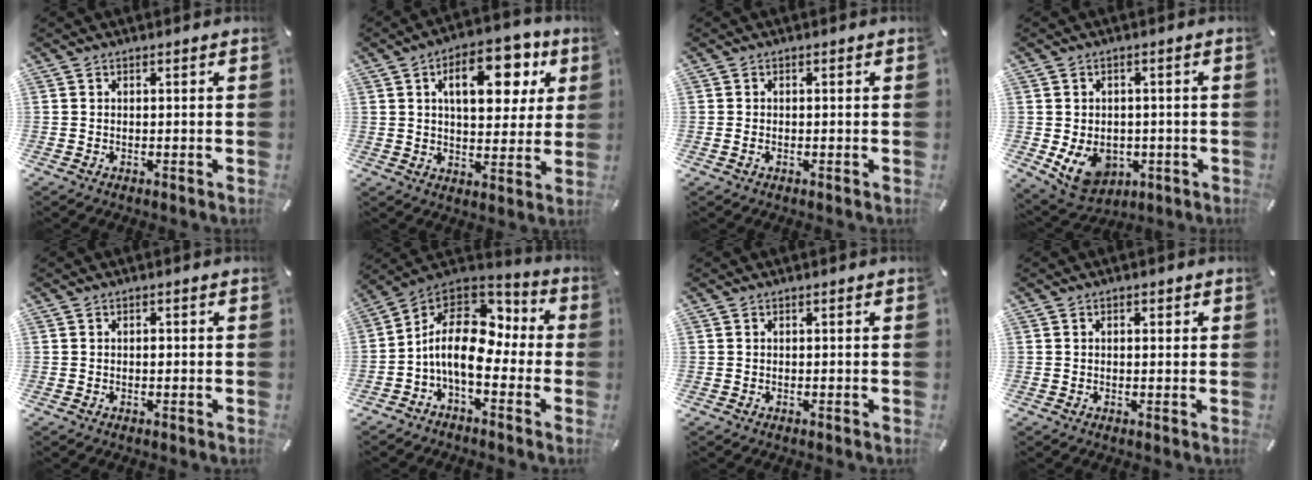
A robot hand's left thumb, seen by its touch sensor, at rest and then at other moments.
{"total": 15.3, "force": [6.1, 8.4, 11.2], "torque": [-0.152, -0.012, 0.096]}
{"total": 1.0, "force": [-0.3, 0.5, 0.8], "torque": [-0.015, 0.001, -0.006]}
{"total": 9.2, "force": [-2.4, 7.4, 5.0], "torque": [-0.082, 0.005, -0.041]}
{"total": 0.8, "force": [0.0, 0.5, 0.6], "torque": [-0.013, 0.000, -0.001]}
{"total": 15.1, "force": [-1.4, 8.9, 12.2], "torque": [-0.248, 0.004, -0.025]}
{"total": 0.0}
{"total": 1.3, "force": [0.2, 0.7, 1.1], "torque": [-0.014, 0.002, 0.000]}